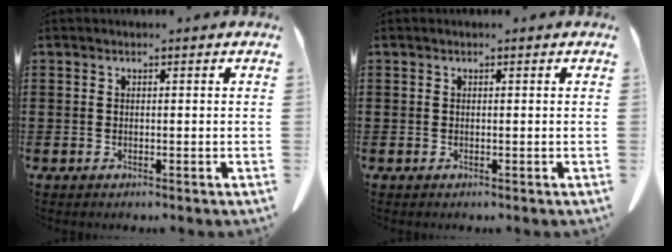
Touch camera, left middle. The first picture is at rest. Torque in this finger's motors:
{"motor_torque": [-0.04, 0.02, 0.00, -0.01]}